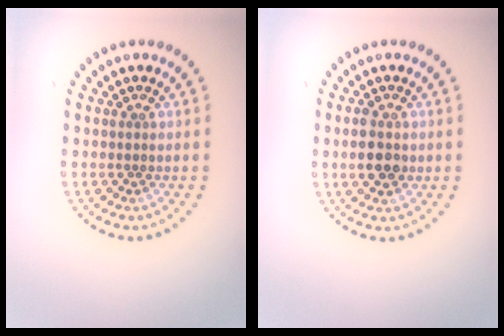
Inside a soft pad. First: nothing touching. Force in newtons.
{"total": 2.9, "press": 2.9, "slide": 0.2}